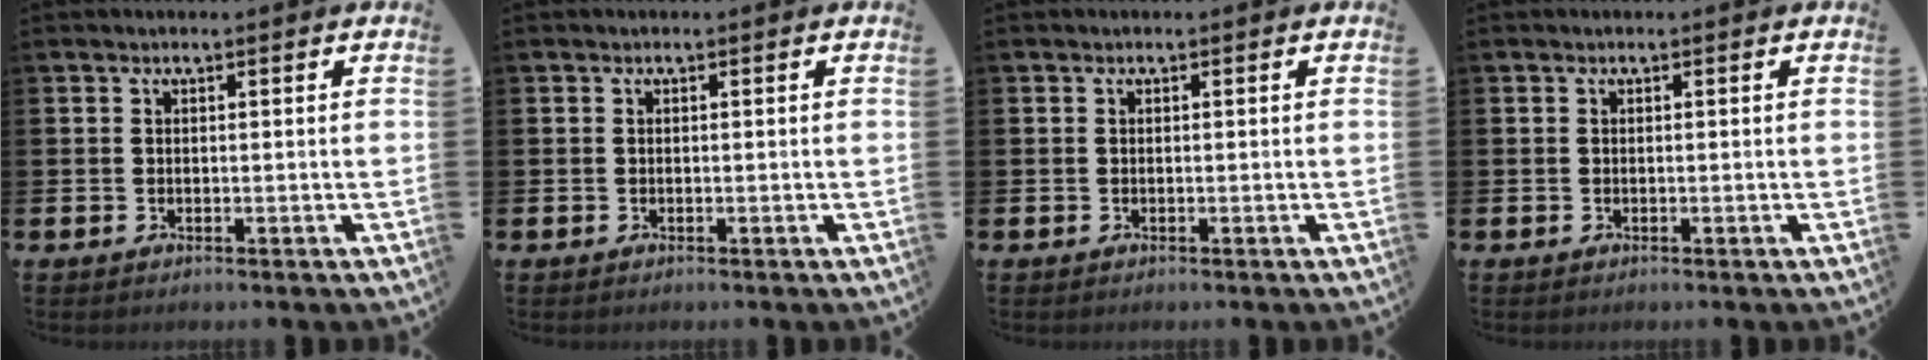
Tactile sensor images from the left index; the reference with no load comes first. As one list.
[{"total": 0.0}, {"total": 0.0}, {"total": 0.0}]